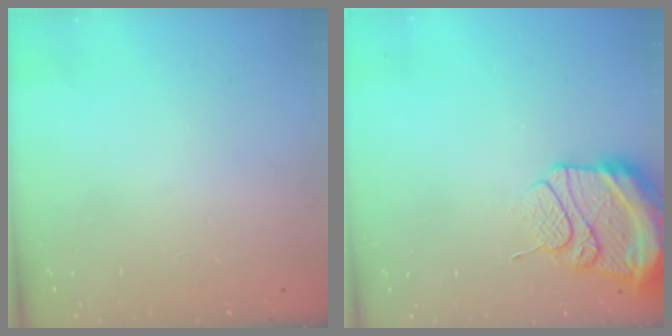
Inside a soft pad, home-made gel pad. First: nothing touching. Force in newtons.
{"total": 15.5, "press": 15.3, "slide": 2.9}